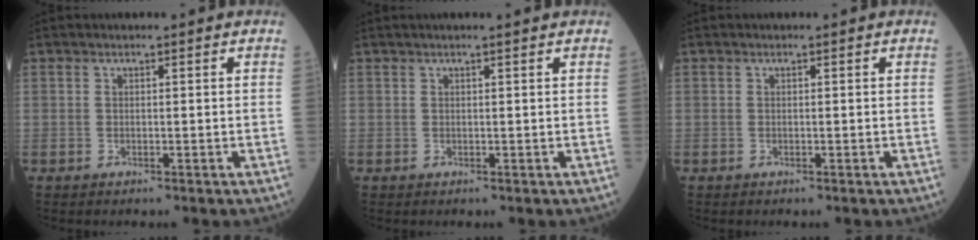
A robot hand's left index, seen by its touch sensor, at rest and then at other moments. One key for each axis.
{"total": 1.9, "fx": 1.5, "fy": -0.4, "fz": 1.0, "tx": -0.012, "ty": 0.012, "tz": 0.025}
{"total": 0.0}